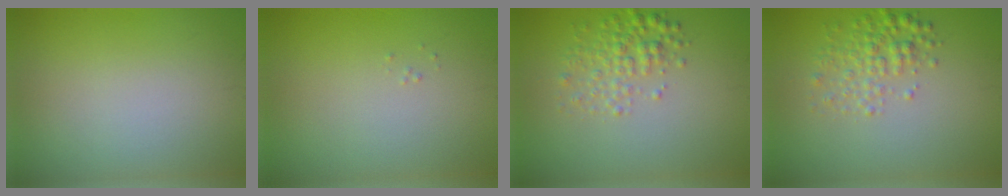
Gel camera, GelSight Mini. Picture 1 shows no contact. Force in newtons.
{"total": 0.0}
{"total": 2.7, "press": 2.7, "slide": 0.1}
{"total": 2.7, "press": 2.7, "slide": 0.1}